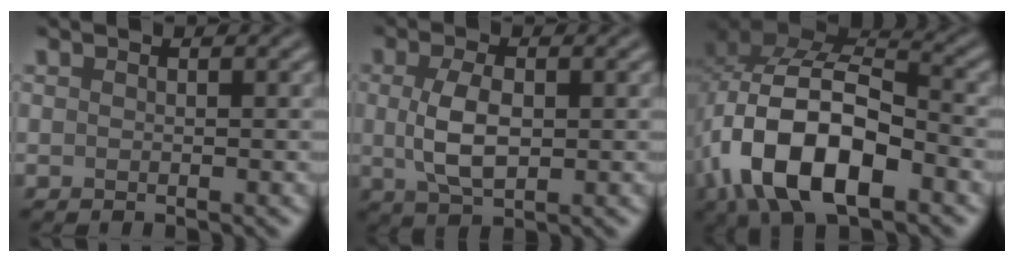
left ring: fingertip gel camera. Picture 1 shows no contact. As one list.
[{"total": 4.3, "force": [0.2, 2.2, 3.7], "torque": [-0.082, 0.000, 0.005]}, {"total": 13.6, "force": [-4.9, 7.1, 10.5], "torque": [-0.195, -0.001, -0.097]}]